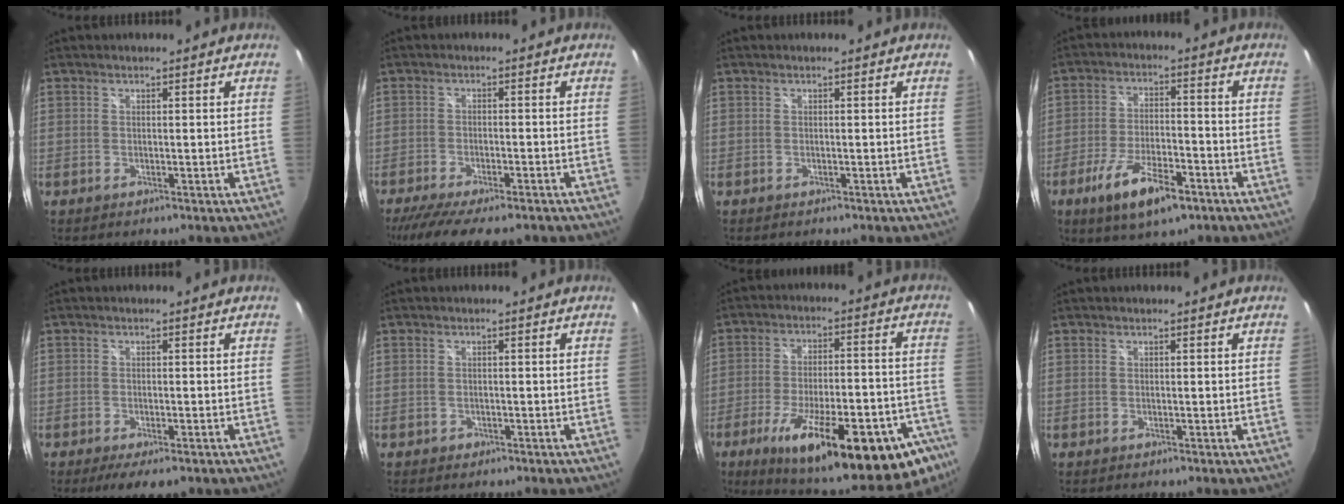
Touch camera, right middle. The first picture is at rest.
{"total": 12.5, "force": [-10.2, 2.6, 6.7], "torque": [-0.145, -0.040, -0.161]}
{"total": 0.0}
{"total": 12.0, "force": [-7.0, 3.9, 8.9], "torque": [-0.184, -0.018, -0.119]}
{"total": 5.4, "force": [-3.7, 1.6, 3.5], "torque": [-0.072, -0.019, -0.057]}
{"total": 1.1, "force": [-0.7, 0.8, 0.2], "torque": [-0.005, 0.001, -0.007]}
{"total": 29.5, "force": [-18.0, 7.8, 22.0], "torque": [-0.323, -0.036, -0.249]}
{"total": 0.0}